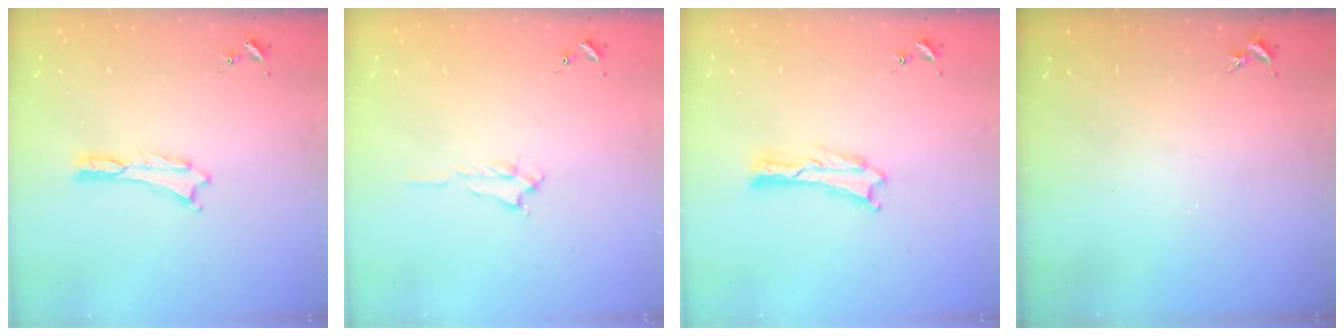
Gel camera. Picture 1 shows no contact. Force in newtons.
{"total": 0.7, "press": 0.6, "slide": 0.2}
{"total": 0.0}
{"total": 0.0}